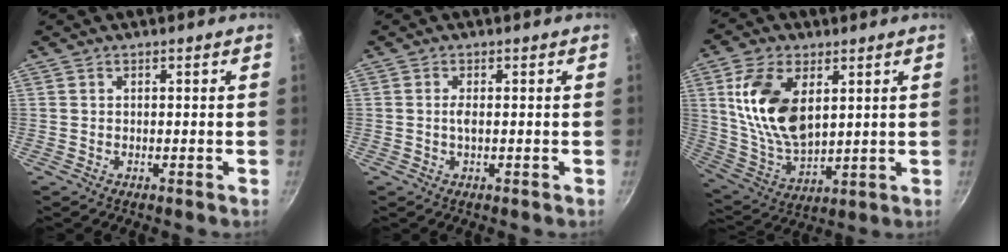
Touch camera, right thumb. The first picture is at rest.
{"total": 1.4, "force": [-0.1, 0.3, 1.4], "torque": [-0.032, 0.000, -0.002]}
{"total": 15.9, "force": [4.5, 9.0, 12.3], "torque": [-0.222, -0.026, 0.100]}